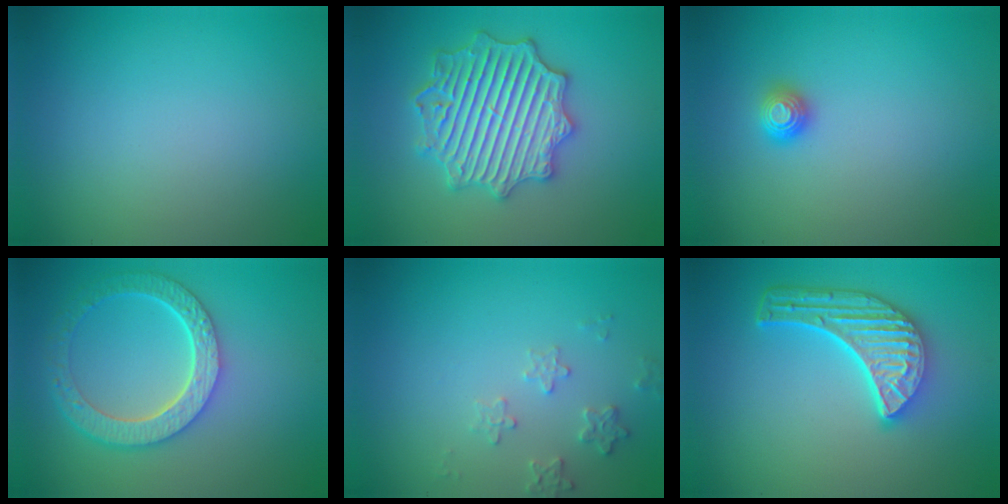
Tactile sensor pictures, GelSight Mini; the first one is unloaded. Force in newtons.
{"total": 6.6, "press": 6.5, "slide": 1.0}
{"total": 1.1, "press": 1.1, "slide": 0.2}
{"total": 5.7, "press": 4.3, "slide": 3.8}
{"total": 1.9, "press": 1.8, "slide": 0.2}
{"total": 5.7, "press": 4.5, "slide": 3.6}